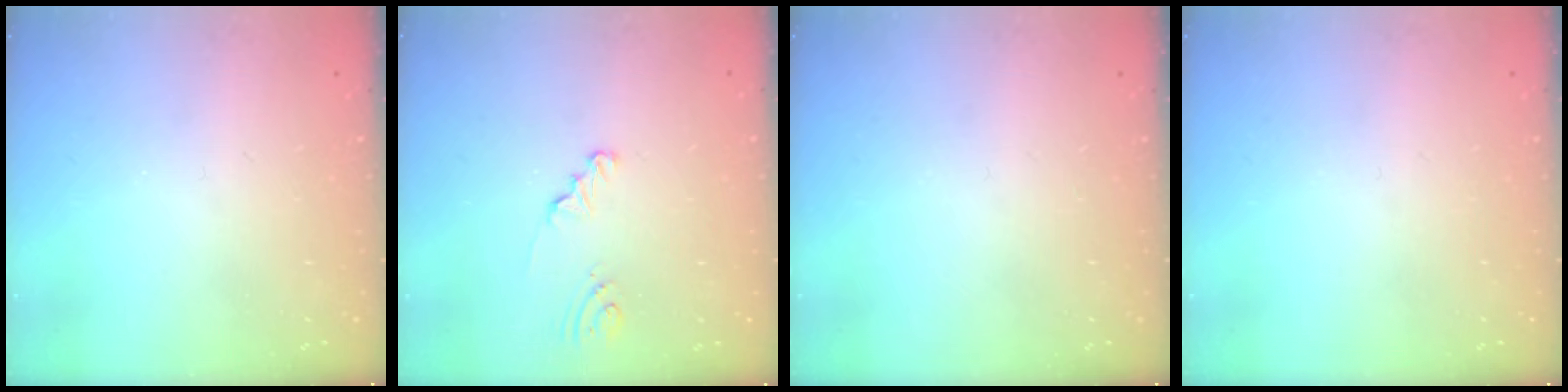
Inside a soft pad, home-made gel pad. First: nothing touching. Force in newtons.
{"total": 1.7, "press": 1.7, "slide": 0.2}
{"total": 0.0}
{"total": 0.0}